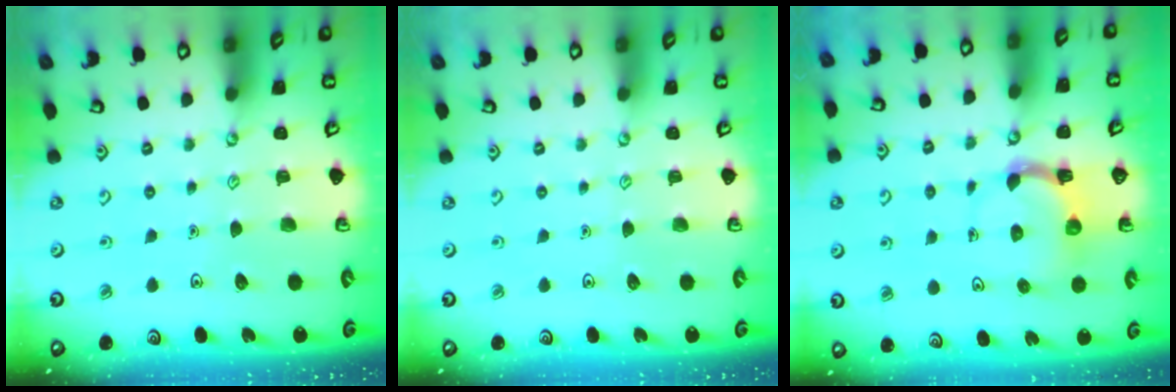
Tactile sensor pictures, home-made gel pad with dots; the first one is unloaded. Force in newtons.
{"total": 0.0}
{"total": 5.7, "press": 5.6, "slide": 1.1}